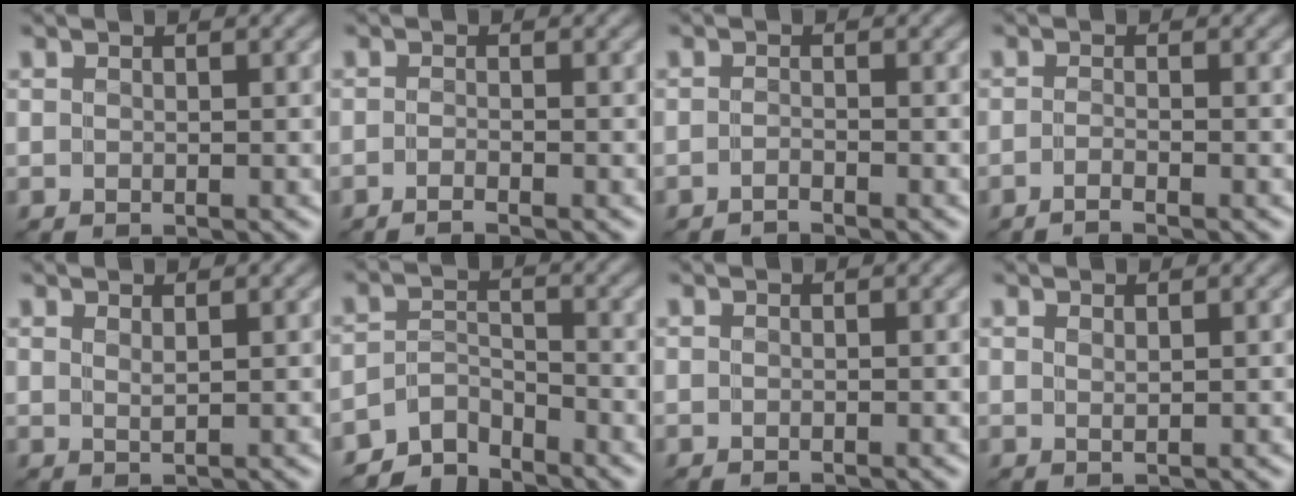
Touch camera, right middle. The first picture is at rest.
{"total": 1.1, "force": [-0.9, 0.0, 0.6], "torque": [-0.010, 0.000, -0.023]}
{"total": 1.0, "force": [-1.0, -0.1, 0.1], "torque": [-0.003, 0.003, -0.022]}
{"total": 1.2, "force": [-1.0, 0.0, 0.8], "torque": [-0.011, -0.001, -0.027]}
{"total": 0.8, "force": [0.7, -0.1, 0.4], "torque": [-0.011, 0.001, 0.012]}
{"total": 3.7, "force": [-3.4, 1.3, 0.6], "torque": [-0.003, 0.005, -0.073]}
{"total": 0.0}
{"total": 0.6, "force": [0.4, 0.1, 0.4], "torque": [-0.008, 0.002, 0.008]}